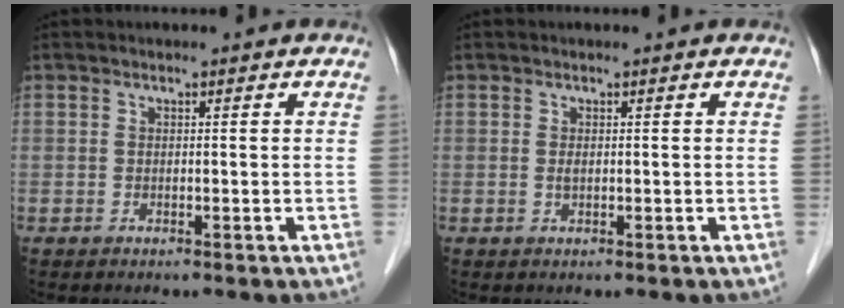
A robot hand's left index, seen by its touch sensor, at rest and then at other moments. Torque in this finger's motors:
{"motor_torque": [0.31, 0.18, -0.03, 0.00]}